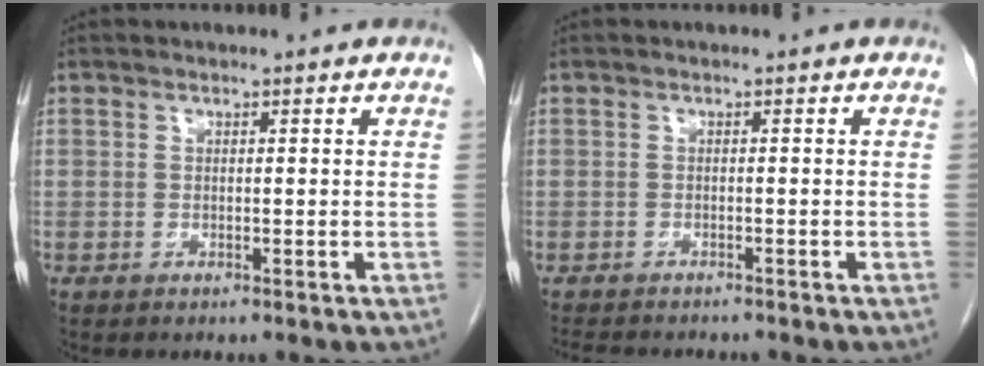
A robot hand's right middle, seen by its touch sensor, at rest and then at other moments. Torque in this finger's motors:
{"motor_torque": [0.24, -0.16, 0.00, 0.01]}